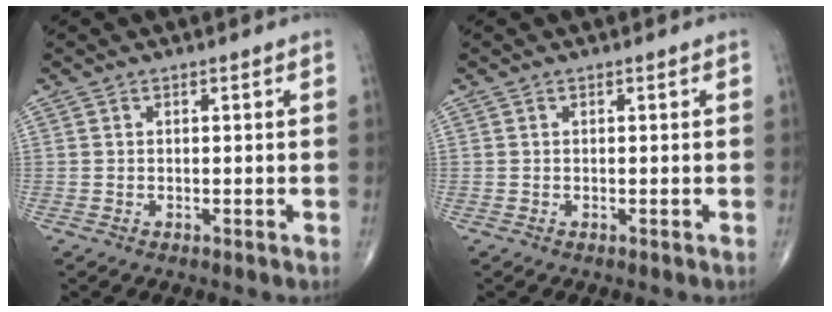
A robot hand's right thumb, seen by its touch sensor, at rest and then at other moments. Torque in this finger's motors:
{"motor_torque": [0.00, 0.00, 0.09, 0.09, 0.02]}